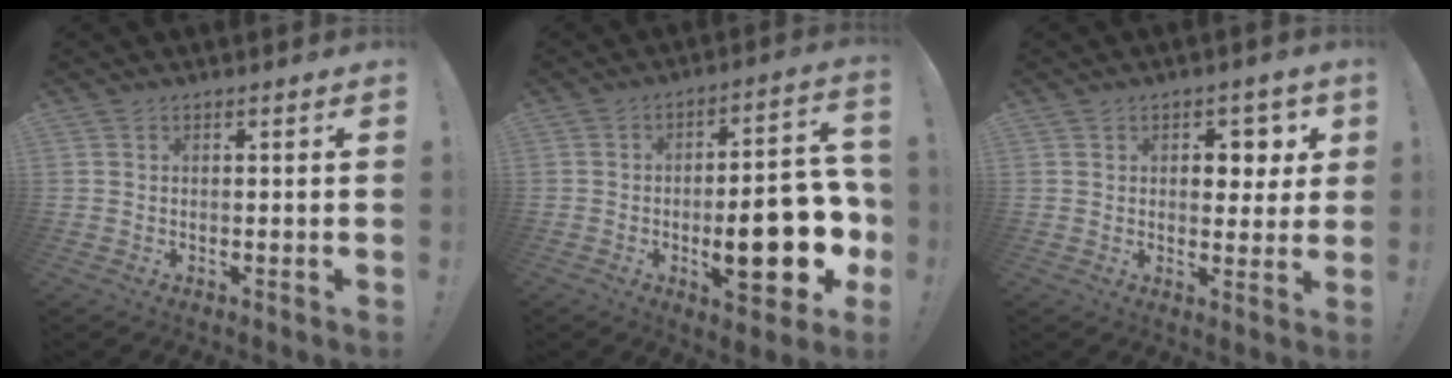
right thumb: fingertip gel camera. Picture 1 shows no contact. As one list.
[{"total": 20.5, "force": [-4.8, 6.8, 18.8], "torque": [-0.254, 0.007, -0.068]}, {"total": 6.4, "force": [2.6, 4.6, 3.6], "torque": [-0.038, -0.013, 0.041]}]